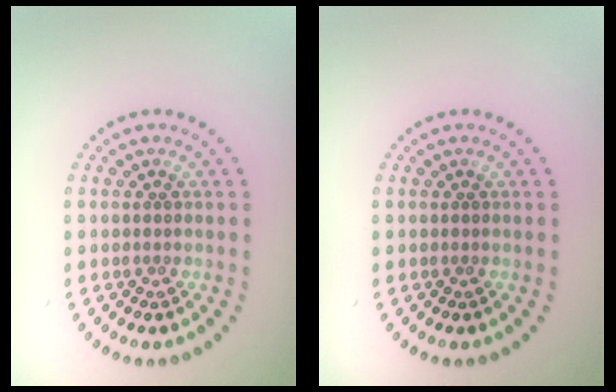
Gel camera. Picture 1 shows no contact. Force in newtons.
{"total": 0.0}